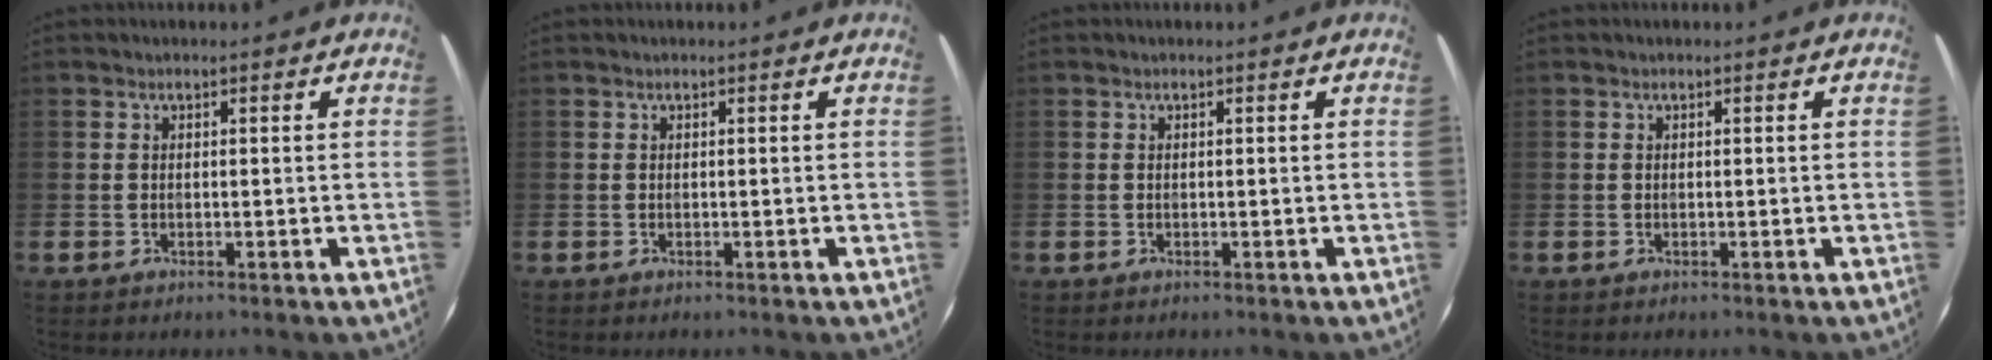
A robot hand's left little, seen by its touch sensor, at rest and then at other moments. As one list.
[{"total": 0.0}, {"total": 0.0}, {"total": 0.0}]